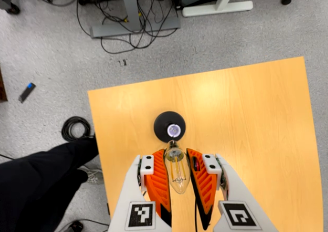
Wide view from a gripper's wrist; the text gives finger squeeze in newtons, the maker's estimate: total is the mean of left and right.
{"total": 19.4, "left": 20.9, "right": 17.9}